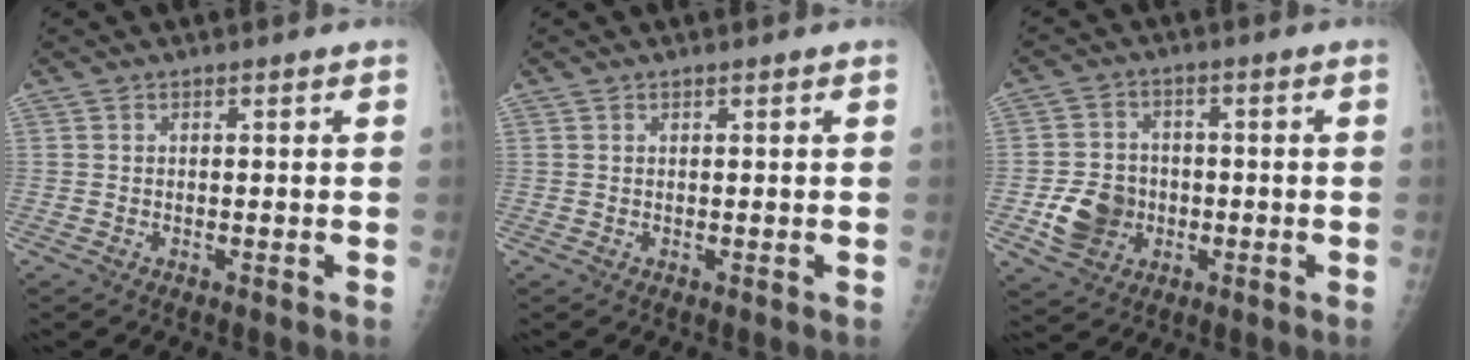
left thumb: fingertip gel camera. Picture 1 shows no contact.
{"total": 0.0}
{"total": 8.8, "force": [-2.1, 7.5, 4.2], "torque": [-0.052, 0.010, -0.035]}